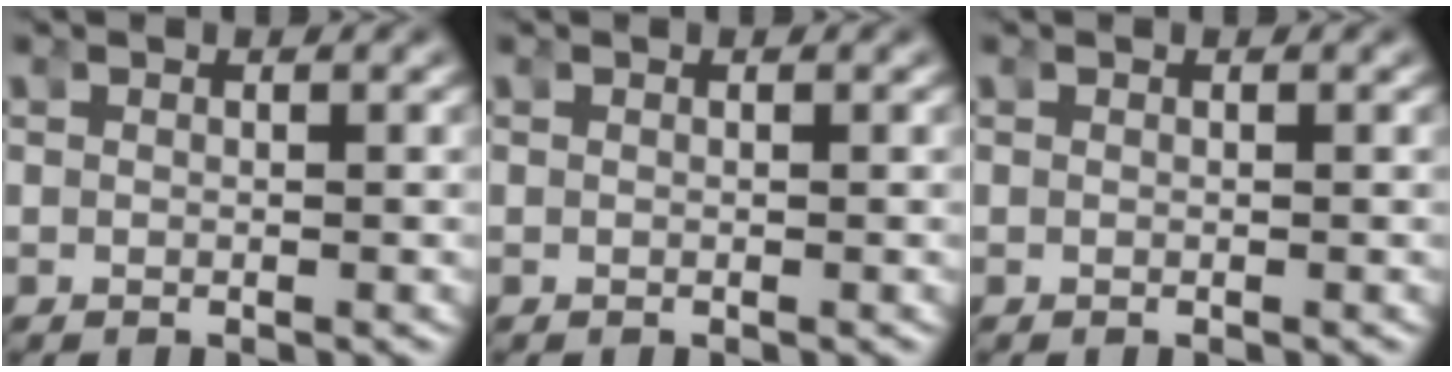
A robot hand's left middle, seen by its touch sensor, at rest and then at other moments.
{"total": 0.0}
{"total": 0.0}